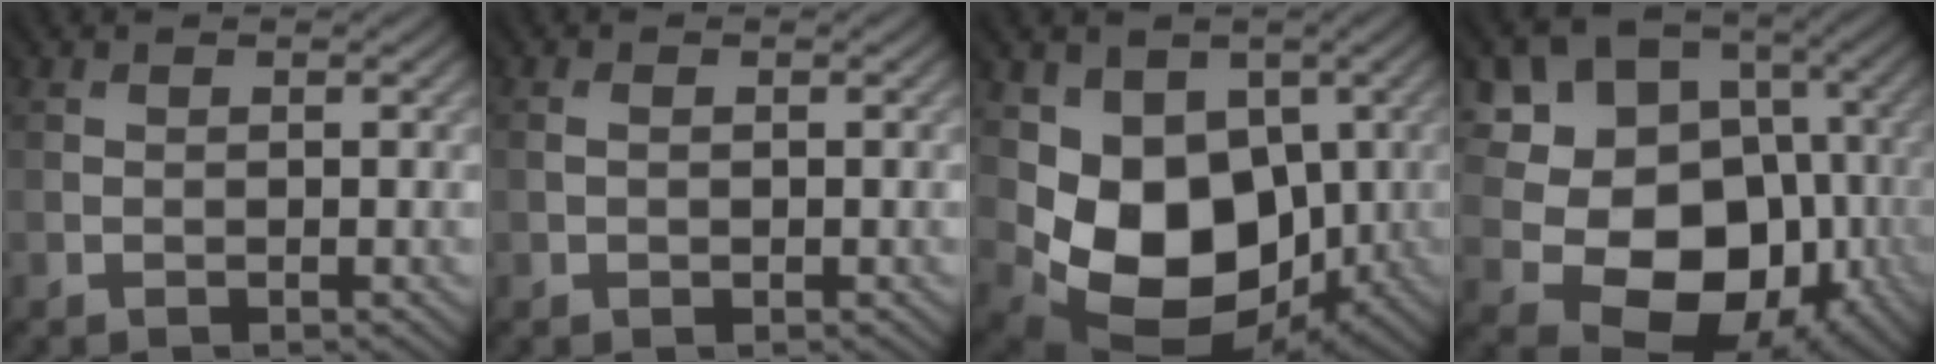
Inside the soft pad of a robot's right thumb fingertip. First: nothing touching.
{"total": 0.6, "force": [0.0, 0.6, 0.3], "torque": [-0.003, -0.002, 0.003]}
{"total": 10.1, "force": [0.1, 7.9, 6.3], "torque": [-0.128, -0.031, 0.009]}
{"total": 15.7, "force": [-0.7, 13.2, 8.6], "torque": [-0.168, -0.031, 0.018]}